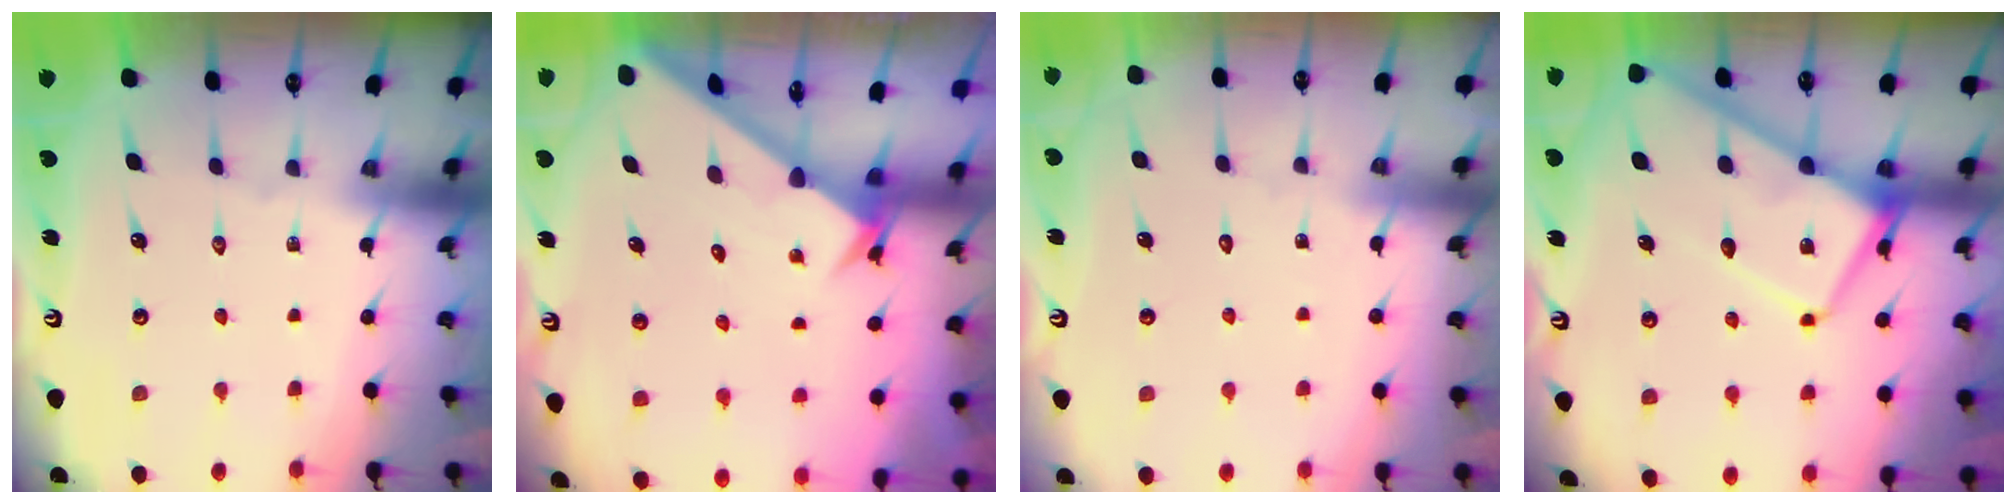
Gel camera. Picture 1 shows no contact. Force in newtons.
{"total": 2.8, "press": 2.8, "slide": 0.2}
{"total": 3.7, "press": 3.7, "slide": 0.3}
{"total": 13.5, "press": 13.4, "slide": 1.5}